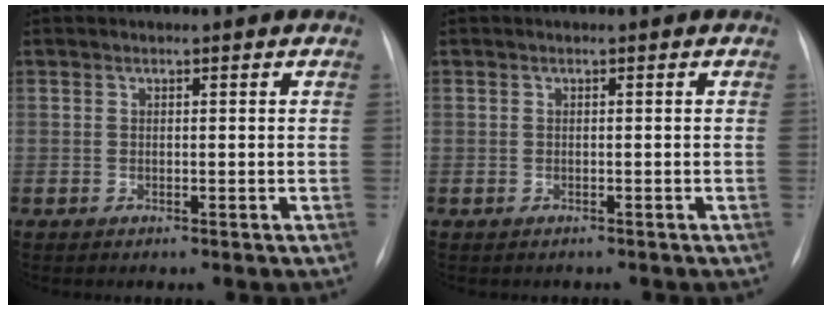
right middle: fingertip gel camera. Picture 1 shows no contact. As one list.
[{"total": 0.9, "force": [-0.7, 0.6, 0.0], "torque": [-0.006, 0.003, -0.010]}]